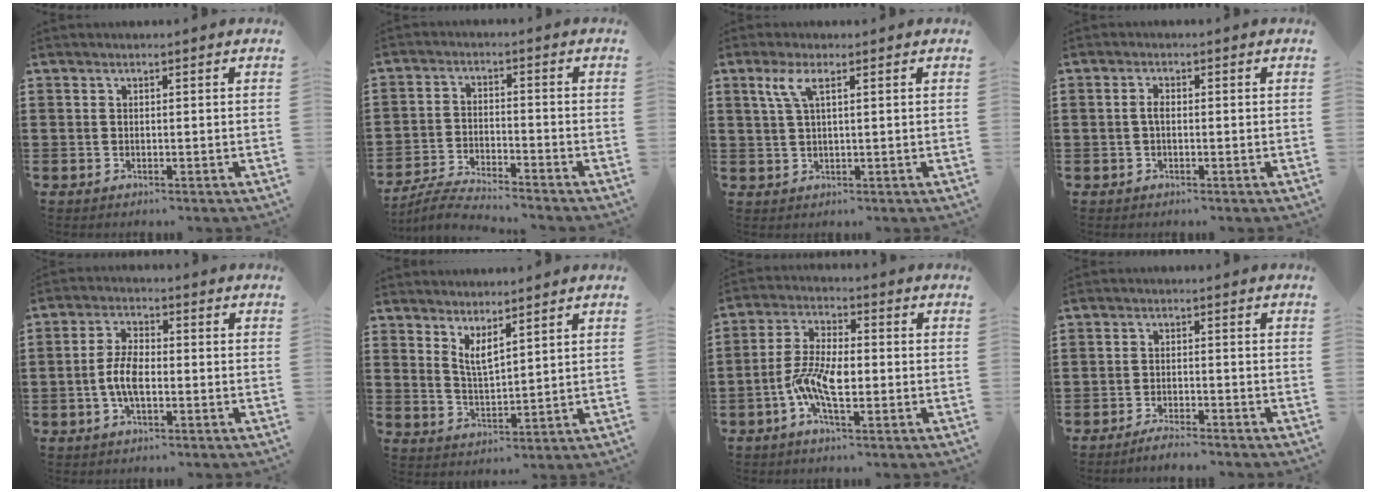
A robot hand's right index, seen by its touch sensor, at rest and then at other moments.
{"total": 4.9, "force": [-4.8, 0.1, 1.0], "torque": [-0.033, -0.005, -0.100]}
{"total": 3.4, "force": [1.4, 0.8, 3.0], "torque": [-0.064, 0.006, 0.023]}
{"total": 1.6, "force": [-0.2, 0.6, 1.5], "torque": [-0.035, -0.002, -0.007]}
{"total": 5.5, "force": [-1.0, 2.5, 4.8], "torque": [-0.113, -0.002, -0.026]}
{"total": 3.5, "force": [2.7, 0.6, 2.1], "torque": [-0.048, -0.003, 0.049]}
{"total": 7.8, "force": [-2.4, 2.9, 6.8], "torque": [-0.154, -0.009, -0.052]}
{"total": 2.4, "force": [-2.3, -0.1, 0.6], "torque": [-0.013, 0.003, -0.046]}